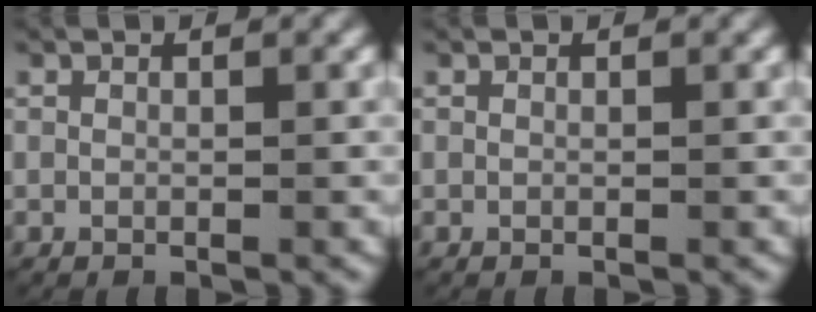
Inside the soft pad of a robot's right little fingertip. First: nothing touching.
{"total": 0.0}